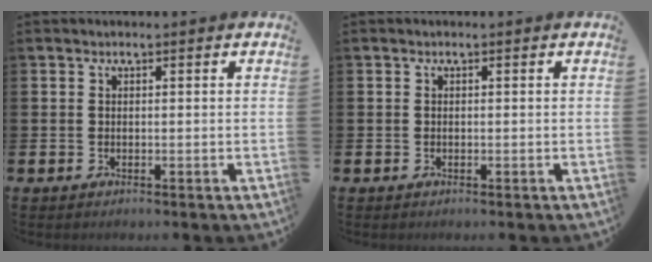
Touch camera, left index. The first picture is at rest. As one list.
[{"total": 0.0}]